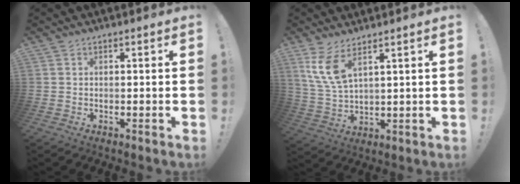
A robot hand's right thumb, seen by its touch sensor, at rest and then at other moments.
{"total": 9.0, "force": [5.3, 3.1, 6.6], "torque": [-0.135, -0.025, 0.102]}